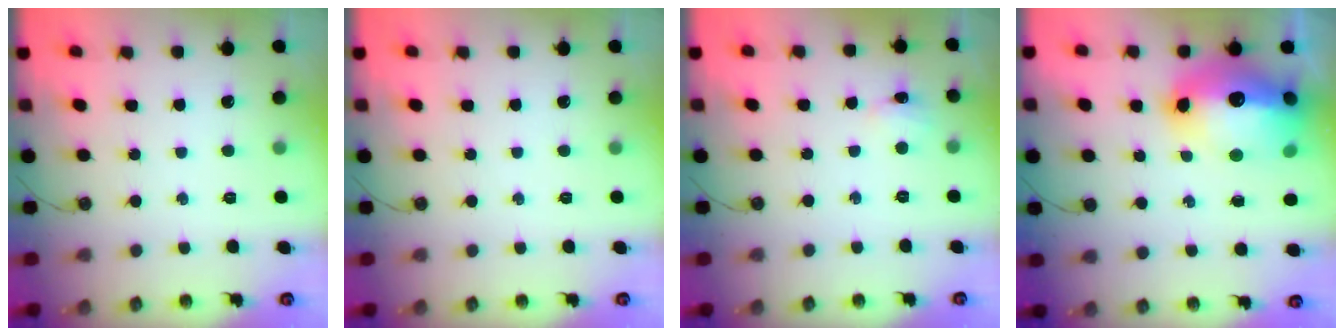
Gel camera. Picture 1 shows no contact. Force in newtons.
{"total": 0.0}
{"total": 2.9, "press": 2.8, "slide": 0.6}
{"total": 22.1, "press": 21.4, "slide": 5.3}